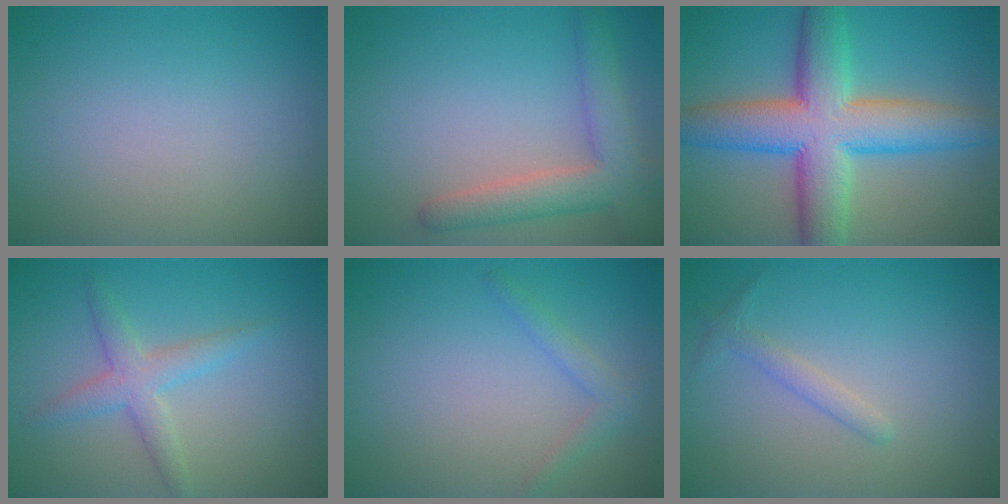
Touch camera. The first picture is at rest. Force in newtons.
{"total": 4.7, "press": 4.6, "slide": 0.5}
{"total": 10.4, "press": 10.4, "slide": 0.4}
{"total": 2.9, "press": 2.9, "slide": 0.0}
{"total": 1.6, "press": 1.6, "slide": 0.1}
{"total": 1.4, "press": 1.4, "slide": 0.0}